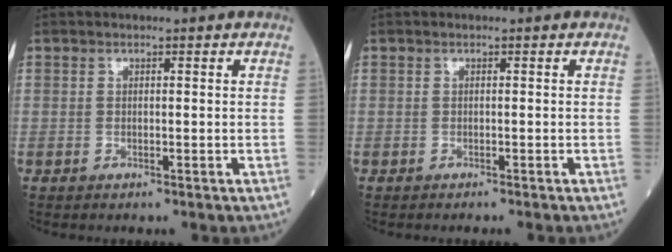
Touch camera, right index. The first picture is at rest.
{"total": 1.6, "force": [-1.5, 0.0, 0.7], "torque": [-0.009, 0.002, -0.018]}